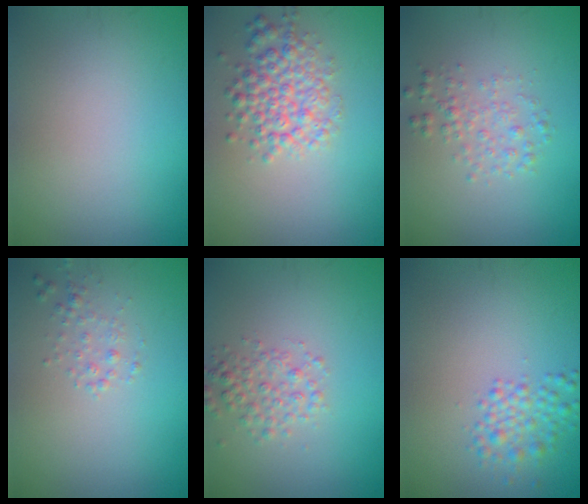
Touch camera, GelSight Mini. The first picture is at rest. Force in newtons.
{"total": 4.0, "press": 4.0, "slide": 0.2}
{"total": 1.9, "press": 1.9, "slide": 0.0}
{"total": 1.2, "press": 1.2, "slide": 0.1}
{"total": 2.4, "press": 2.4, "slide": 0.1}
{"total": 2.3, "press": 2.3, "slide": 0.1}